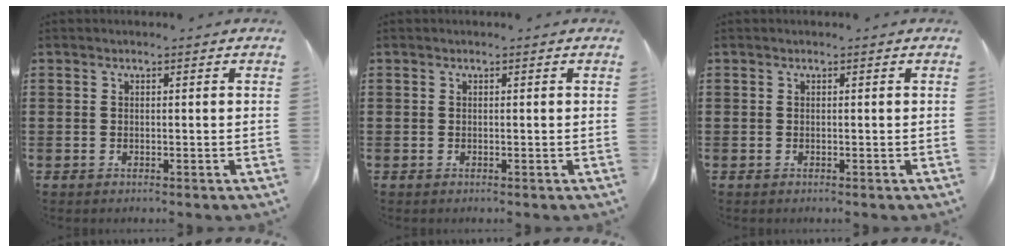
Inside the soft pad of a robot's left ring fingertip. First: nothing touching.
{"total": 0.0}
{"total": 0.0}